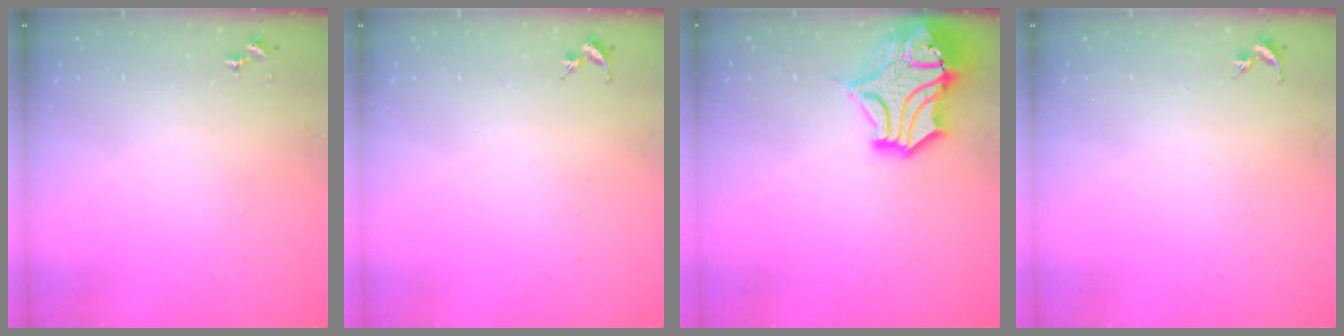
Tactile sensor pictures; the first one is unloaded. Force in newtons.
{"total": 0.0}
{"total": 16.9, "press": 16.7, "slide": 2.3}
{"total": 0.0}